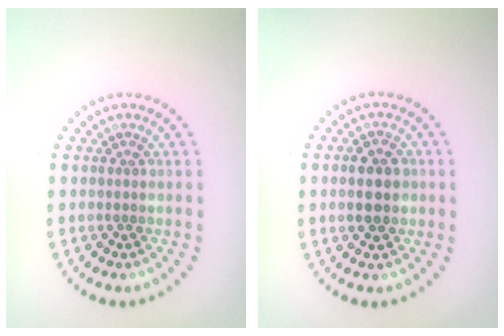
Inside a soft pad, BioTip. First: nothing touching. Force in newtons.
{"total": 3.2, "press": 3.2, "slide": 0.1}